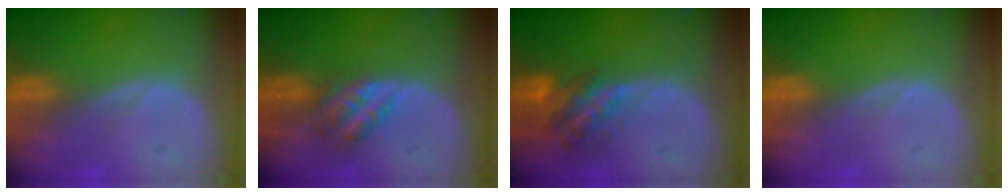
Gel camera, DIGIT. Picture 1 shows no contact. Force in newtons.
{"total": 4.6, "press": 4.1, "slide": 2.2}
{"total": 6.2, "press": 5.7, "slide": 2.3}
{"total": 0.0}